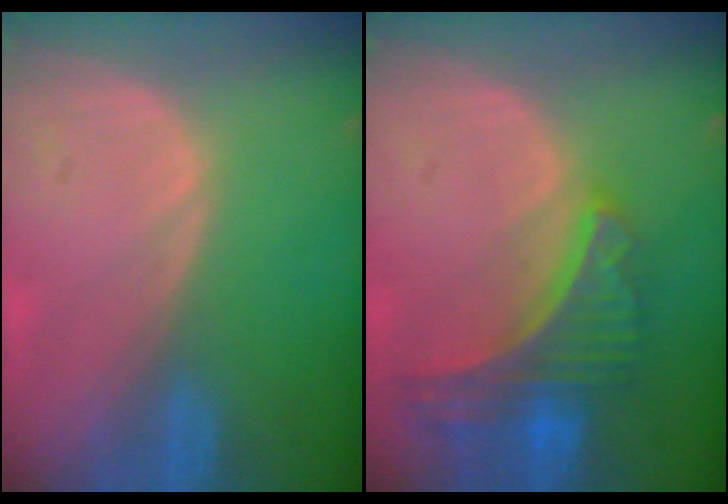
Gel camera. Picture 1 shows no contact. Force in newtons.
{"total": 8.9, "press": 7.8, "slide": 4.3}